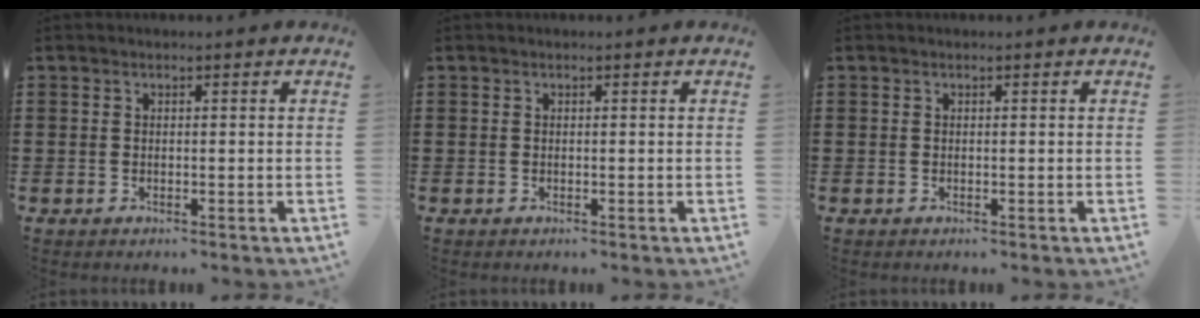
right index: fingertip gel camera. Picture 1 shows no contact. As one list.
[{"total": 0.0}, {"total": 0.0}]